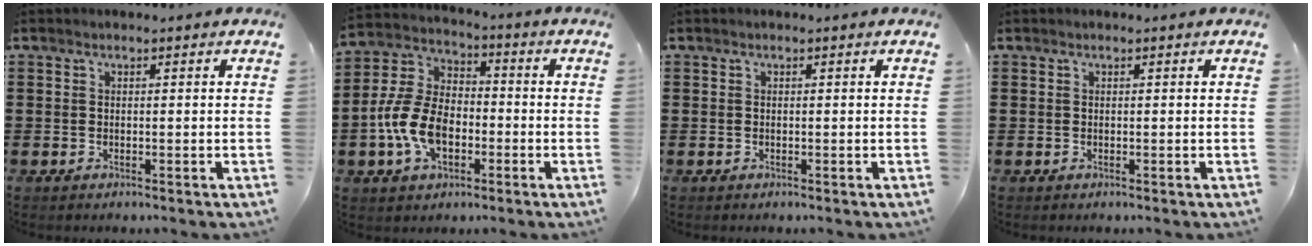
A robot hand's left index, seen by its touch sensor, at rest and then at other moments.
{"total": 10.4, "force": [-3.3, 6.6, 7.4], "torque": [-0.184, 0.006, -0.066]}
{"total": 0.0}
{"total": 0.0}